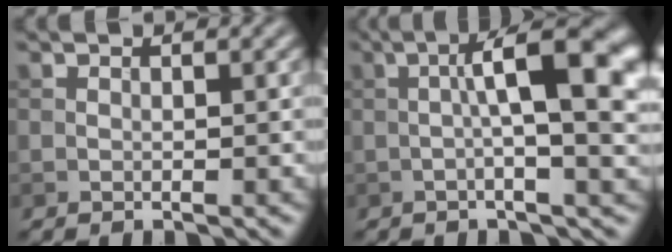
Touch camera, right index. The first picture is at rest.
{"total": 10.0, "force": [1.0, 2.5, 9.7], "torque": [-0.136, 0.016, 0.007]}